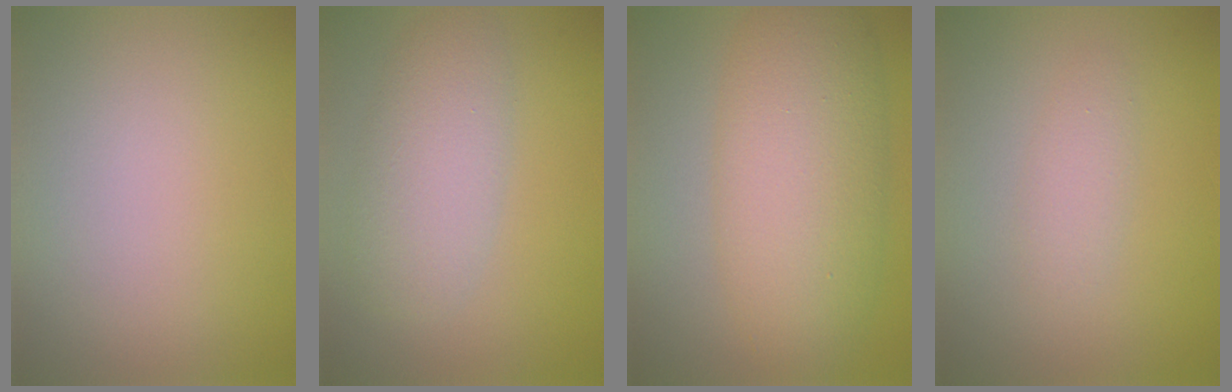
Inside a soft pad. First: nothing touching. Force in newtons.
{"total": 4.6, "press": 4.6, "slide": 0.3}
{"total": 8.1, "press": 8.1, "slide": 0.3}
{"total": 1.6, "press": 1.6, "slide": 0.1}